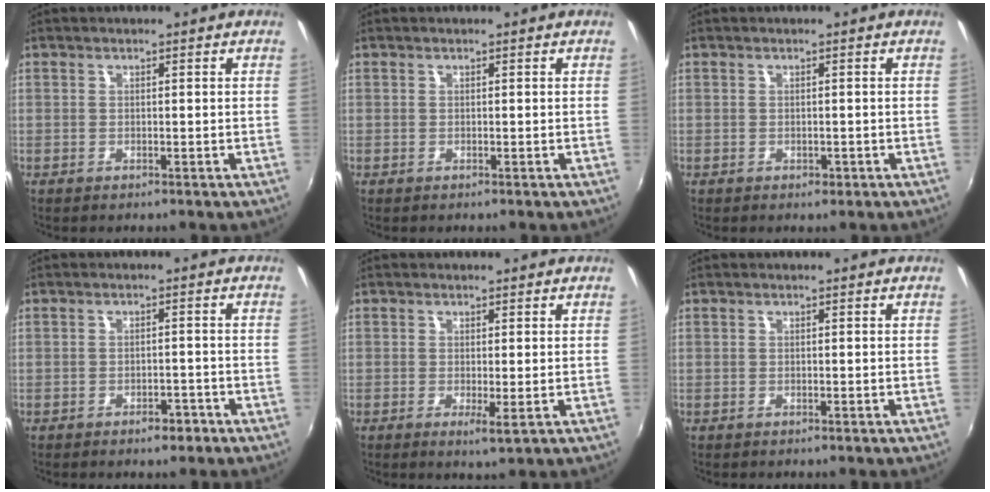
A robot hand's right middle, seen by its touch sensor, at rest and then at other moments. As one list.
[{"total": 0.0}, {"total": 1.0, "force": [-0.4, 0.8, 0.4], "torque": [-0.003, -0.003, -0.006]}, {"total": 2.7, "force": [-1.9, 1.3, 1.3], "torque": [-0.026, 0.000, -0.024]}, {"total": 2.0, "force": [-0.1, 0.1, 2.0], "torque": [-0.037, -0.009, -0.003]}, {"total": 0.0}]